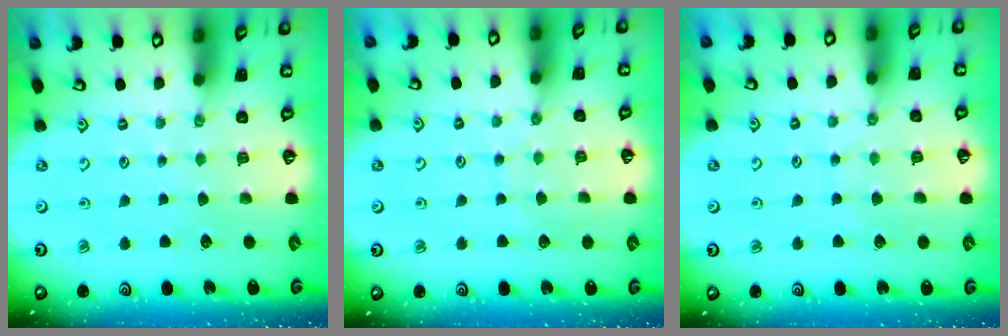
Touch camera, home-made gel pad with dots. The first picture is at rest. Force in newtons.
{"total": 6.5, "press": 6.5, "slide": 0.6}
{"total": 4.8, "press": 4.8, "slide": 0.5}